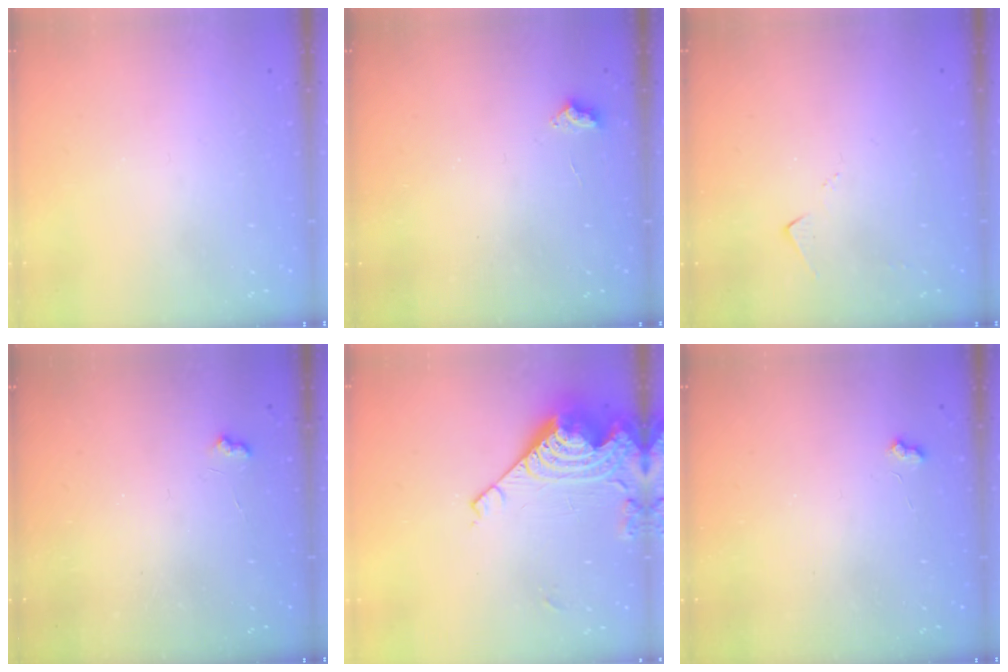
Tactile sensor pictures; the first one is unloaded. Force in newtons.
{"total": 2.5, "press": 2.5, "slide": 0.4}
{"total": 3.4, "press": 3.3, "slide": 0.4}
{"total": 3.2, "press": 3.2, "slide": 0.5}
{"total": 12.7, "press": 12.7, "slide": 1.0}
{"total": 2.3, "press": 2.3, "slide": 0.4}